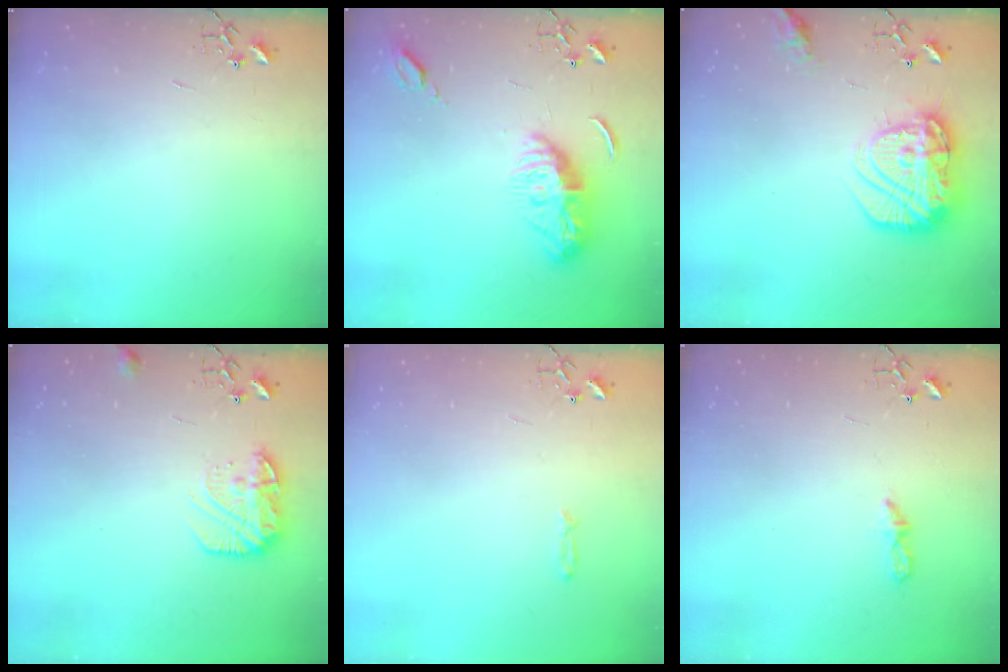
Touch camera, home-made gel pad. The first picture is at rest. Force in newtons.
{"total": 11.3, "press": 11.3, "slide": 0.3}
{"total": 19.3, "press": 19.2, "slide": 1.6}
{"total": 12.8, "press": 12.8, "slide": 0.7}
{"total": 3.6, "press": 3.6, "slide": 0.4}
{"total": 5.5, "press": 5.5, "slide": 0.5}